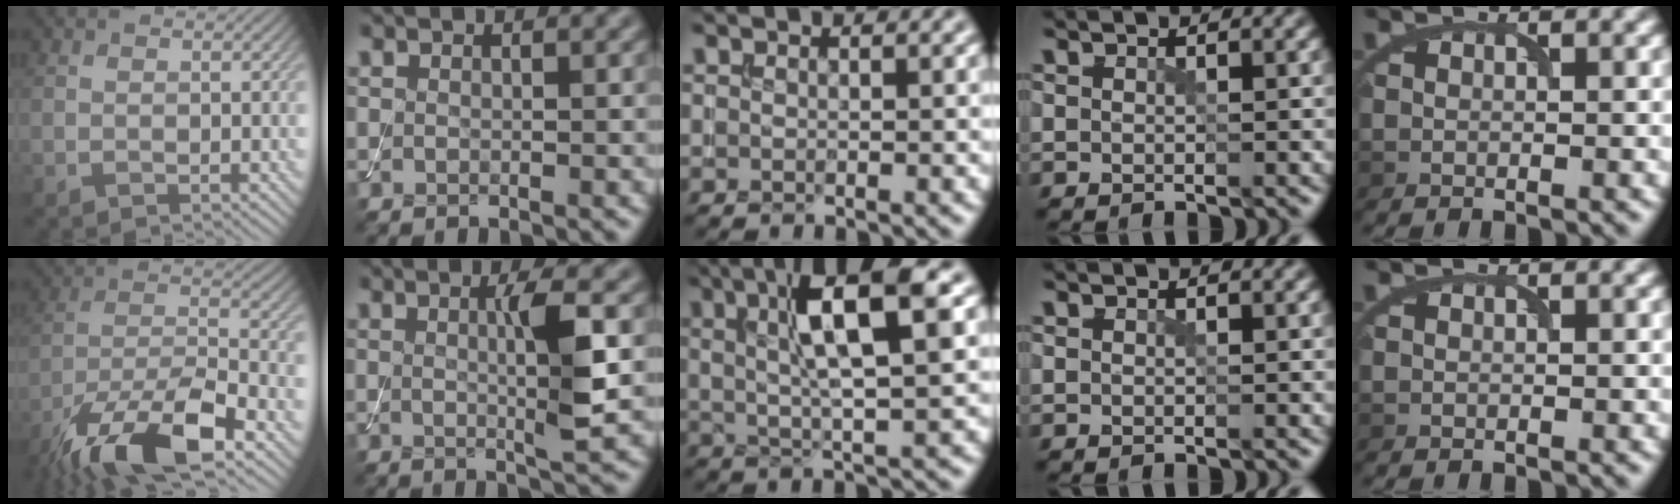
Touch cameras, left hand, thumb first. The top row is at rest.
{"thumb": {"total": 15.8, "force": [-10.5, 4.7, 10.8], "torque": [-0.215, -0.010, -0.197]}, "index": {"total": 4.4, "force": [0.3, 0.6, 4.4], "torque": [-0.073, -0.004, 0.004]}, "middle": {"total": 8.1, "force": [2.4, 1.6, 7.6], "torque": [-0.117, 0.007, 0.043]}}